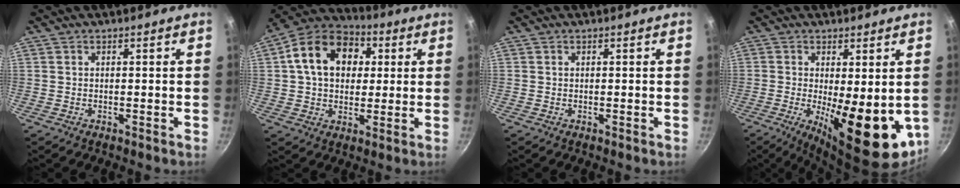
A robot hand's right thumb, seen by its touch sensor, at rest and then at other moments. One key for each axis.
{"total": 16.0, "fx": 3.6, "fy": 11.9, "fz": 10.1, "tx": -0.145, "ty": 0.023, "tz": 0.044}
{"total": 0.0}
{"total": 15.3, "fx": -1.9, "fy": 5.7, "fz": 14.0, "tx": -0.177, "ty": -0.021, "tz": -0.014}